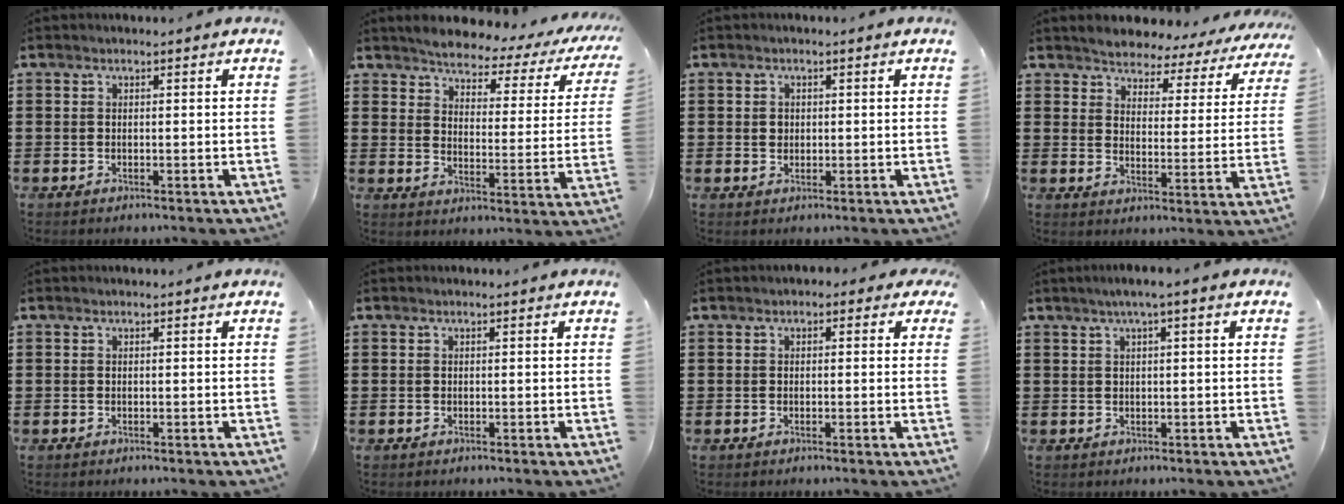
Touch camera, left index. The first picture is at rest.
{"total": 3.0, "force": [2.8, 0.6, 0.8], "torque": [-0.039, -0.024, 0.038]}
{"total": 1.3, "force": [0.2, 1.2, 0.5], "torque": [-0.013, 0.007, 0.004]}
{"total": 3.7, "force": [3.6, 0.4, -0.4], "torque": [-0.021, -0.033, 0.057]}
{"total": 0.0}
{"total": 0.0}
{"total": 1.1, "force": [-0.3, 0.7, 0.7], "torque": [-0.017, 0.005, -0.009]}
{"total": 1.9, "force": [0.4, -0.1, 1.9], "torque": [-0.034, -0.003, 0.007]}